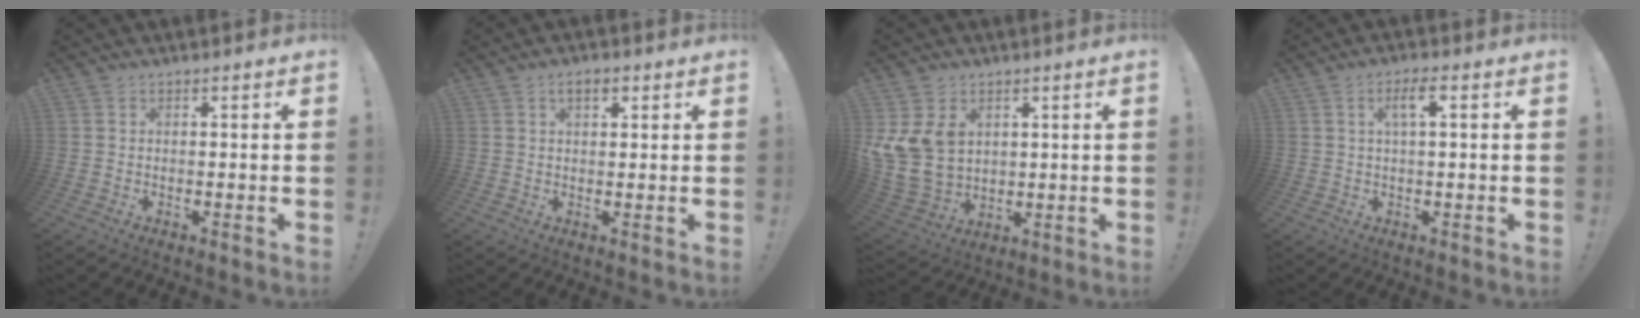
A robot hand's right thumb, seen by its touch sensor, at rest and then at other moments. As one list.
[{"total": 3.4, "force": [1.5, 1.8, 2.4], "torque": [-0.035, 0.000, 0.024]}, {"total": 12.0, "force": [4.3, 9.3, 6.1], "torque": [-0.135, -0.024, 0.090]}, {"total": 2.5, "force": [1.3, 0.3, 2.1], "torque": [-0.031, -0.004, 0.018]}]